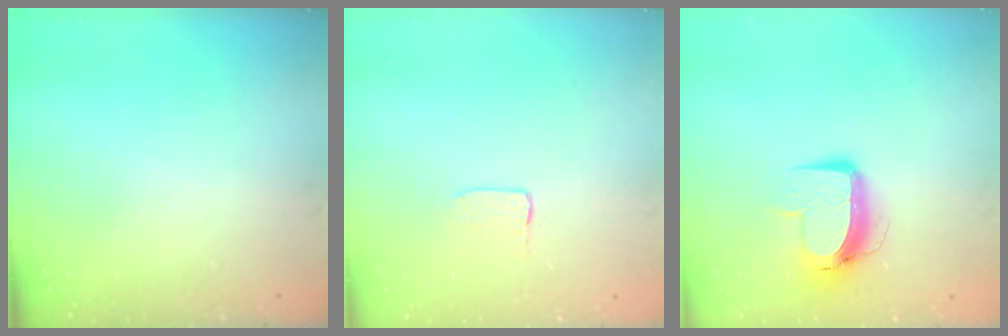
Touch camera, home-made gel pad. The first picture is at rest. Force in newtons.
{"total": 2.0, "press": 2.0, "slide": 0.0}
{"total": 10.4, "press": 10.4, "slide": 1.1}